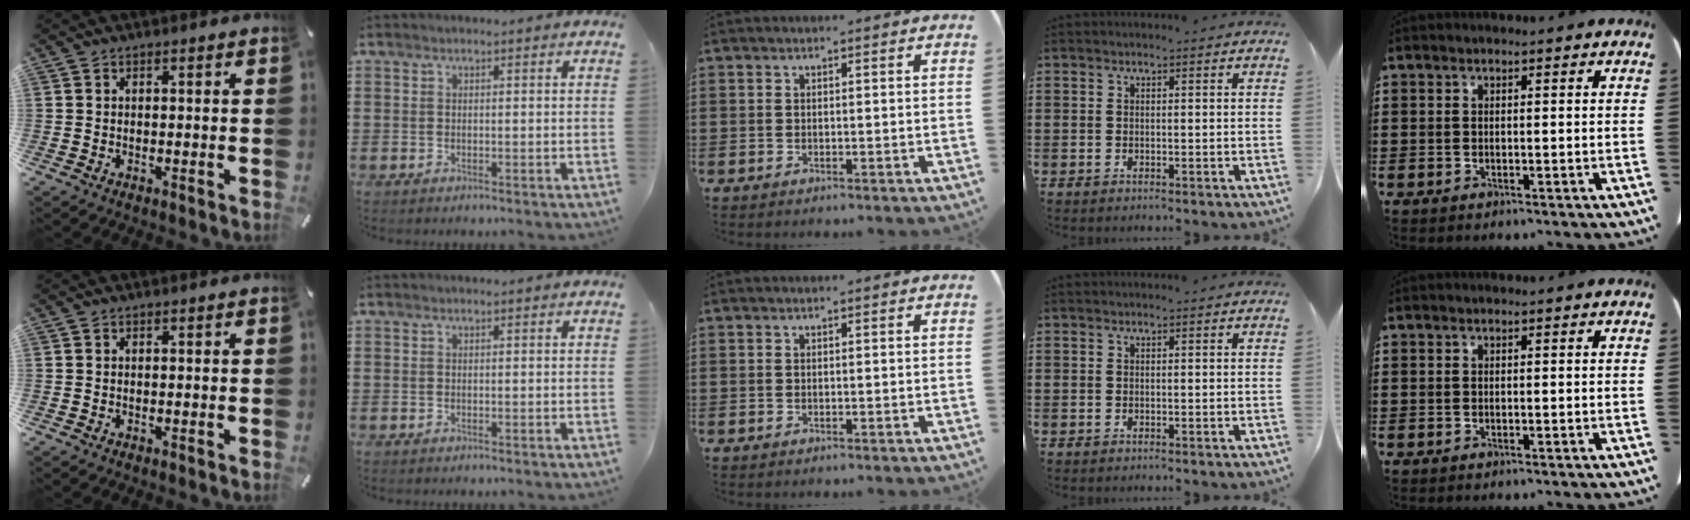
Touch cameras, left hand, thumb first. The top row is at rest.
{}